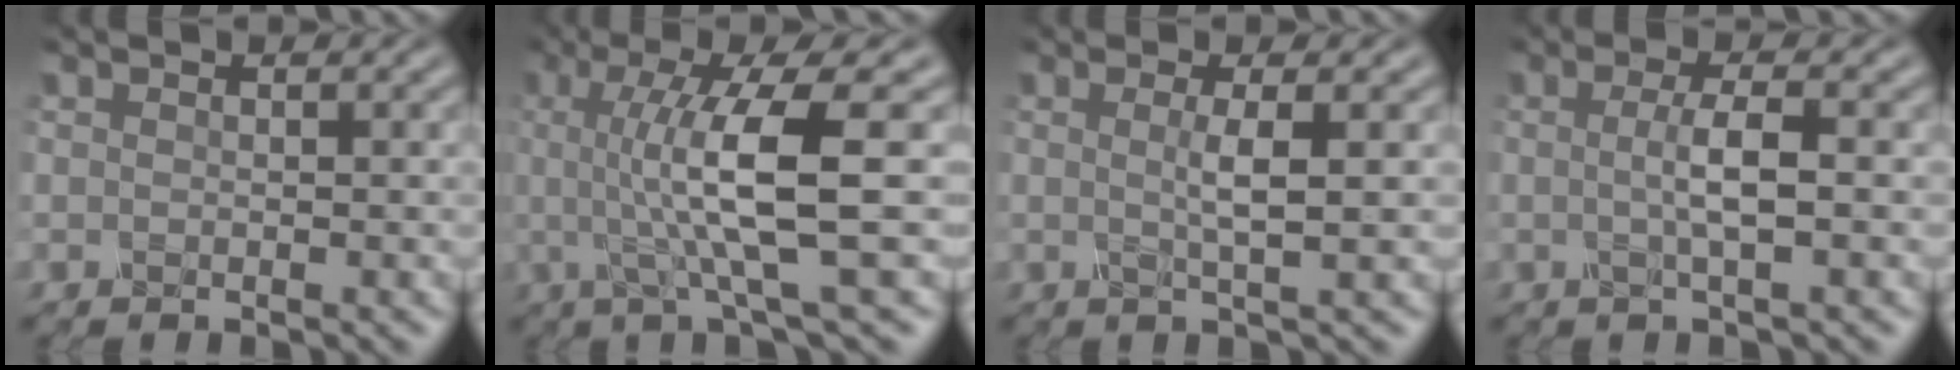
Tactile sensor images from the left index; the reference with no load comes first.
{"total": 8.1, "force": [0.3, 1.7, 7.9], "torque": [-0.127, -0.001, 0.005]}
{"total": 2.5, "force": [0.2, 0.4, 2.4], "torque": [-0.041, 0.000, -0.002]}
{"total": 2.8, "force": [0.0, 0.6, 2.7], "torque": [-0.049, 0.001, -0.005]}